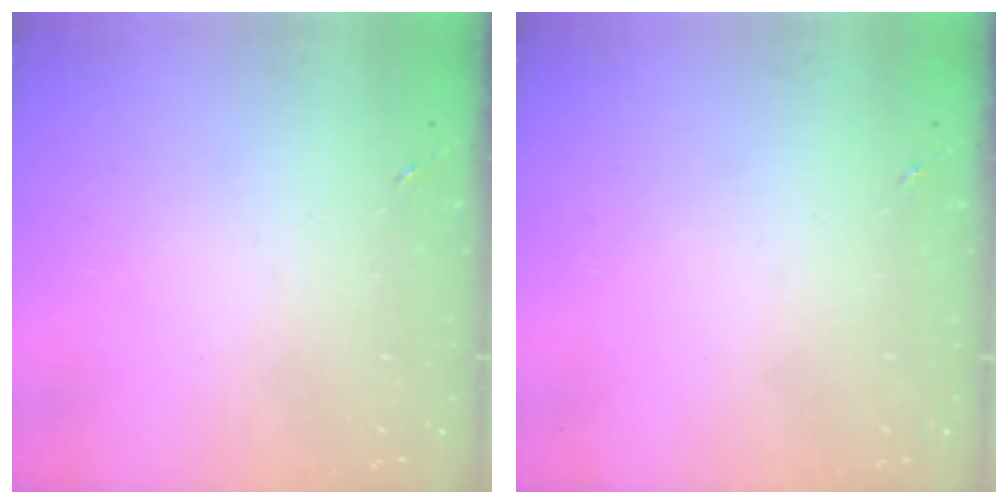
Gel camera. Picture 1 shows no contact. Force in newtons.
{"total": 0.0}